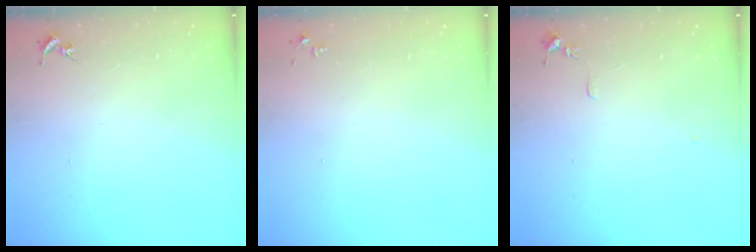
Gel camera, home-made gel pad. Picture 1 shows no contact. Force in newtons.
{"total": 2.8, "press": 2.8, "slide": 0.4}
{"total": 4.4, "press": 4.4, "slide": 0.6}